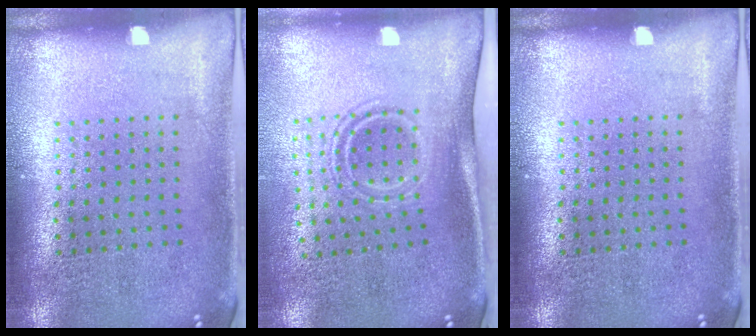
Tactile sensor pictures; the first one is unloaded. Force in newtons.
{"total": 1.6, "press": 1.0, "slide": 1.3}
{"total": 0.0}